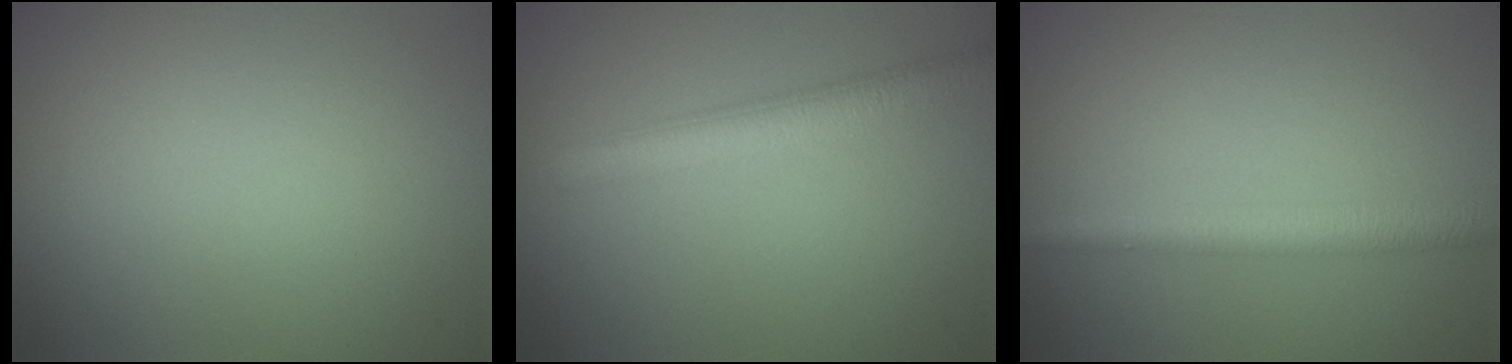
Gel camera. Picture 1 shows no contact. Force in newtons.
{"total": 3.9, "press": 3.9, "slide": 0.1}
{"total": 3.0, "press": 3.0, "slide": 0.1}